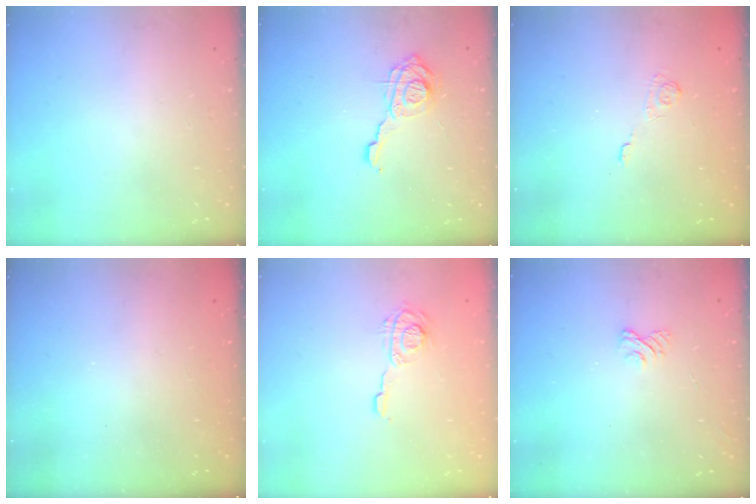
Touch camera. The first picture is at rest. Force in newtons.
{"total": 11.5, "press": 11.4, "slide": 1.1}
{"total": 2.0, "press": 1.4, "slide": 1.4}
{"total": 1.5, "press": 1.4, "slide": 0.6}
{"total": 8.7, "press": 8.7, "slide": 0.6}
{"total": 3.1, "press": 2.8, "slide": 1.2}